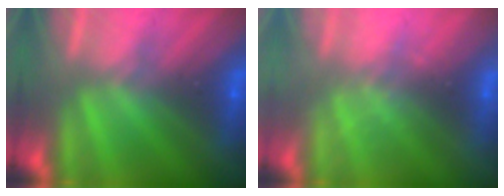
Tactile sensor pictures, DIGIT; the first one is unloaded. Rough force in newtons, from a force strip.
{"total": 2.3}